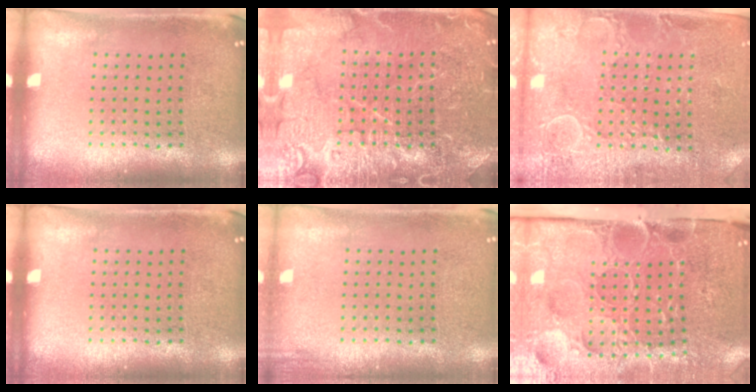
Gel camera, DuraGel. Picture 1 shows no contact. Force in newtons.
{"total": 7.1, "press": 7.0, "slide": 1.0}
{"total": 2.7, "press": 2.7, "slide": 0.6}
{"total": 0.0}
{"total": 0.9, "press": 0.9, "slide": 0.1}
{"total": 5.3, "press": 4.4, "slide": 3.0}